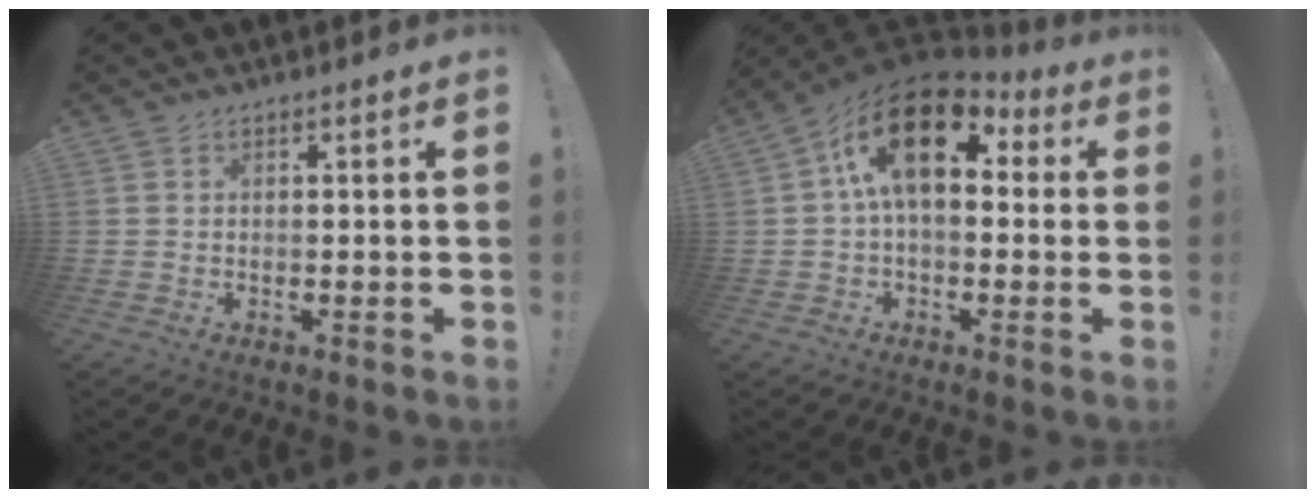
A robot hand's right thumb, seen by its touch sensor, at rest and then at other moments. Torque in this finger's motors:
{"motor_torque": [1.71, 3.30, 1.07, -0.61, 0.49]}